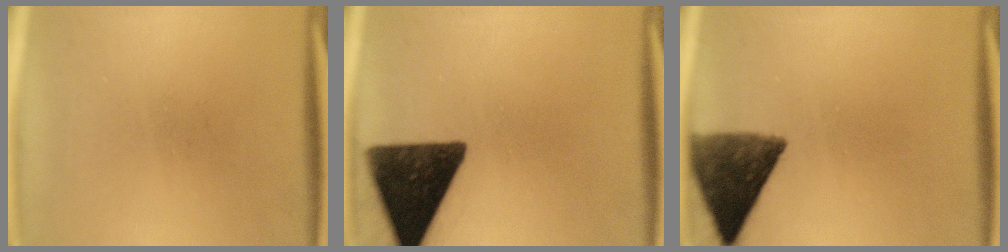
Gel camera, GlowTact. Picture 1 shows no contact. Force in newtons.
{"total": 15.5}
{"total": 10.7}